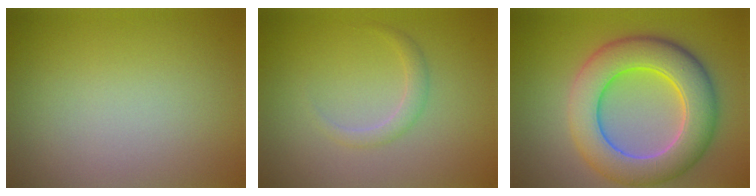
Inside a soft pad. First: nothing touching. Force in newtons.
{"total": 1.4, "press": 1.4, "slide": 0.1}
{"total": 9.0, "press": 9.0, "slide": 0.5}